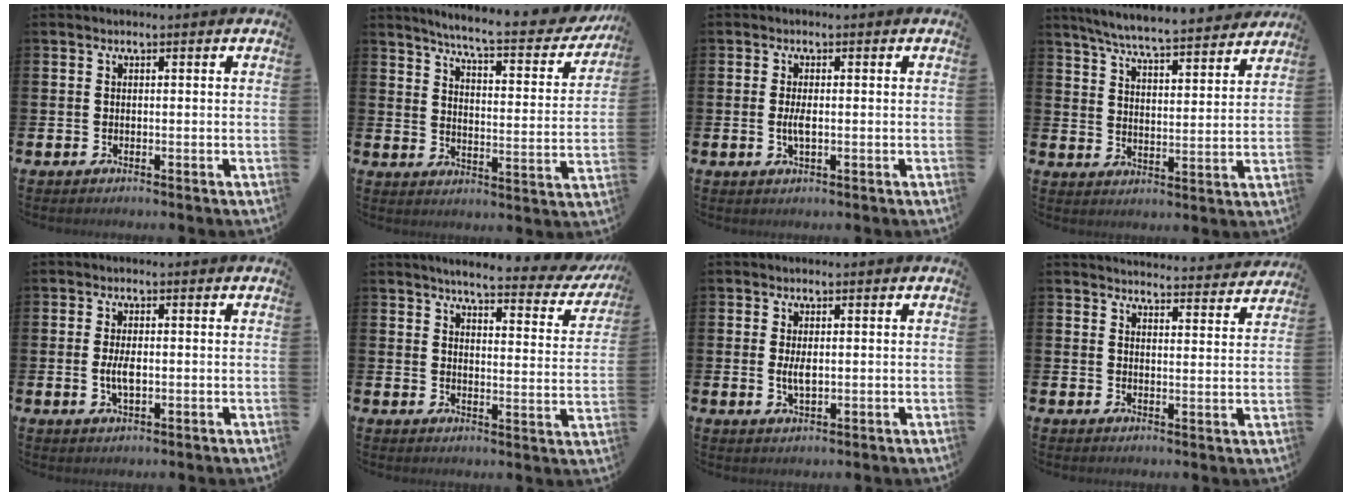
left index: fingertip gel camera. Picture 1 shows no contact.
{"total": 6.3, "force": [5.8, 0.2, 2.5], "torque": [-0.069, -0.048, 0.090]}
{"total": 2.0, "force": [-0.1, 0.6, 1.9], "torque": [-0.033, -0.001, -0.004]}
{"total": 6.9, "force": [6.6, 0.1, 1.9], "torque": [-0.064, -0.046, 0.116]}
{"total": 3.1, "force": [-0.1, 1.4, 2.8], "torque": [-0.044, -0.001, -0.005]}
{"total": 4.3, "force": [3.9, 0.5, 1.8], "torque": [-0.044, -0.034, 0.059]}
{"total": 2.7, "force": [0.1, 1.2, 2.4], "torque": [-0.039, 0.000, -0.002]}
{"total": 4.2, "force": [4.2, 0.1, 0.2], "torque": [-0.004, -0.037, 0.071]}